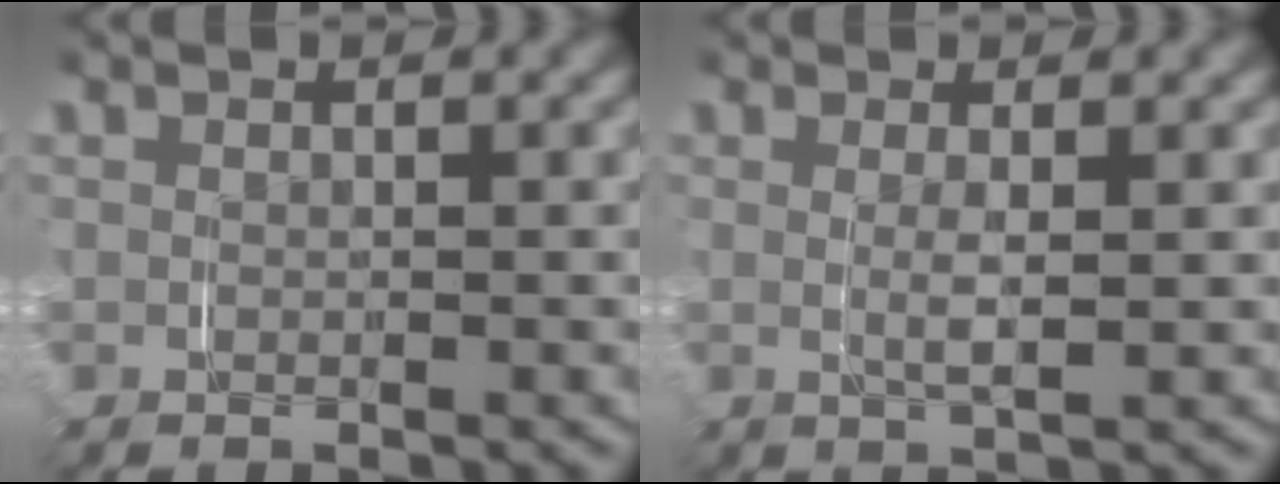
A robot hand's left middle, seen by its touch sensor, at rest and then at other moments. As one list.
[{"total": 1.9, "force": [0.2, 0.0, 1.9], "torque": [-0.036, -0.008, 0.010]}]